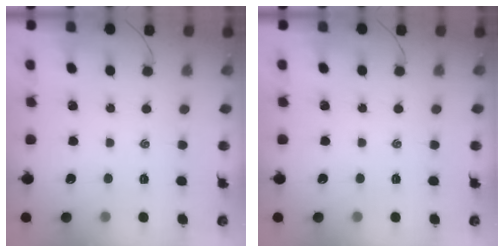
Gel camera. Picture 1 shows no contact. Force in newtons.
{"total": 0.0}